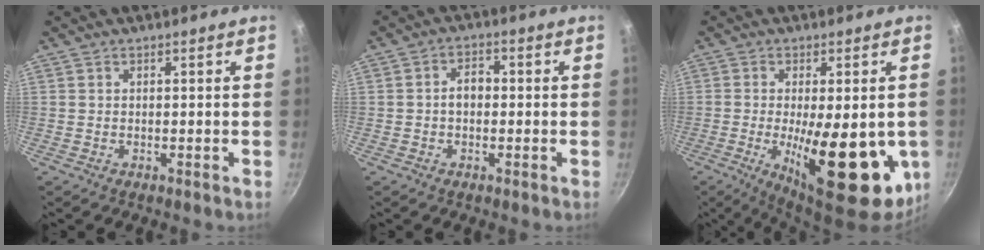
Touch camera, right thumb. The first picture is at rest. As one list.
[{"total": 3.7, "force": [-0.3, 2.6, 2.6], "torque": [-0.025, 0.016, -0.009]}, {"total": 20.1, "force": [-3.9, 7.6, 18.2], "torque": [-0.241, -0.014, -0.043]}]